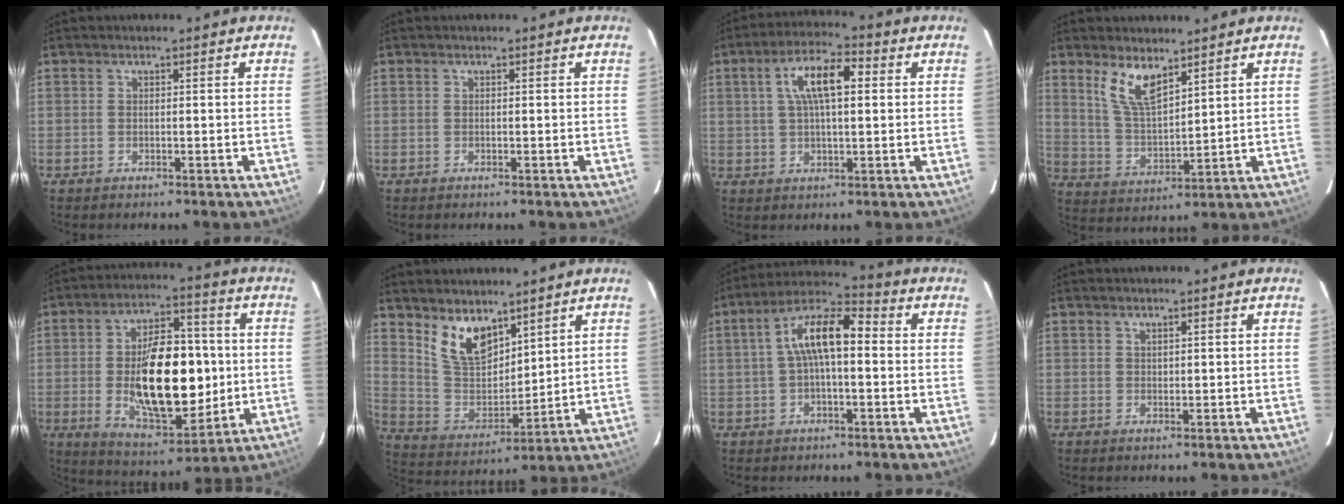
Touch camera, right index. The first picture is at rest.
{"total": 0.0}
{"total": 9.4, "force": [2.3, 3.4, 8.4], "torque": [-0.151, 0.021, 0.039]}
{"total": 8.3, "force": [5.5, 2.8, 5.6], "torque": [-0.109, -0.004, 0.117]}
{"total": 19.8, "force": [-1.2, 9.6, 17.3], "torque": [-0.287, 0.004, -0.003]}
{"total": 11.1, "force": [7.4, 5.6, 6.0], "torque": [-0.114, -0.003, 0.158]}
{"total": 10.6, "force": [0.7, 4.0, 9.8], "torque": [-0.183, 0.029, 0.007]}
{"total": 0.7, "force": [0.6, 0.3, 0.2], "torque": [-0.003, 0.002, 0.011]}